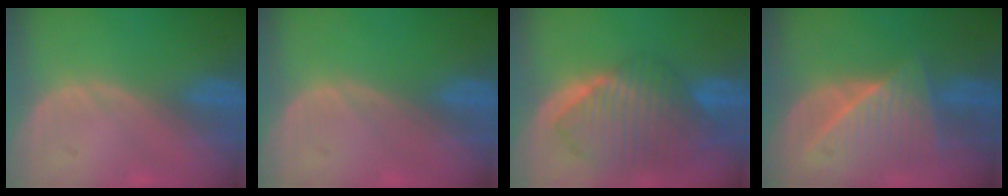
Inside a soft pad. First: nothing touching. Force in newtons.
{"total": 0.0}
{"total": 10.4, "press": 9.0, "slide": 5.1}
{"total": 7.7, "press": 7.2, "slide": 2.7}